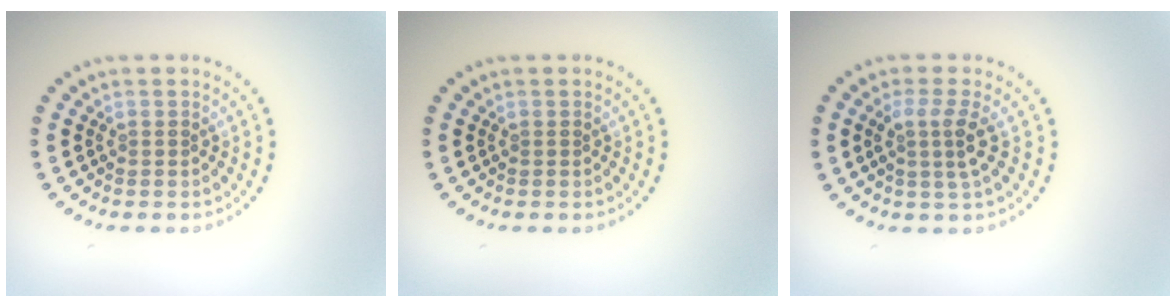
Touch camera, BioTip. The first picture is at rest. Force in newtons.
{"total": 0.0}
{"total": 2.5, "press": 1.9, "slide": 1.6}